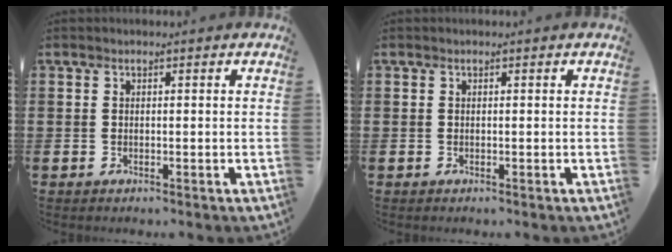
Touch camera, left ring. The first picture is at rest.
{"total": 0.0}